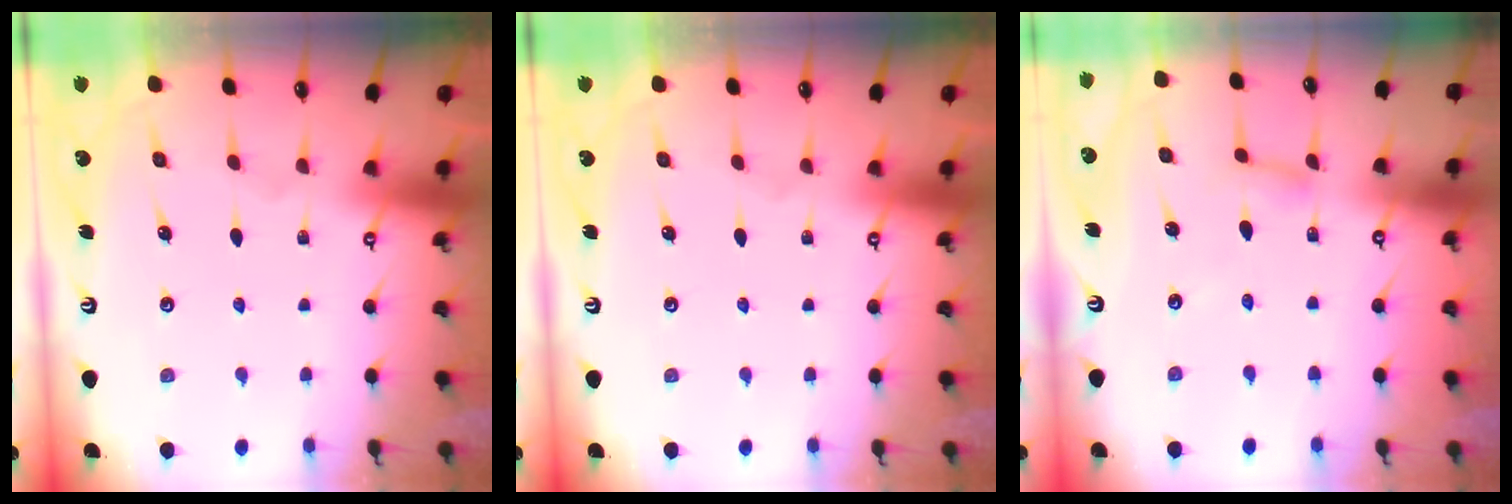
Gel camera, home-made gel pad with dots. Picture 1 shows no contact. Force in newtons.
{"total": 0.0}
{"total": 2.8, "press": 2.8, "slide": 0.2}